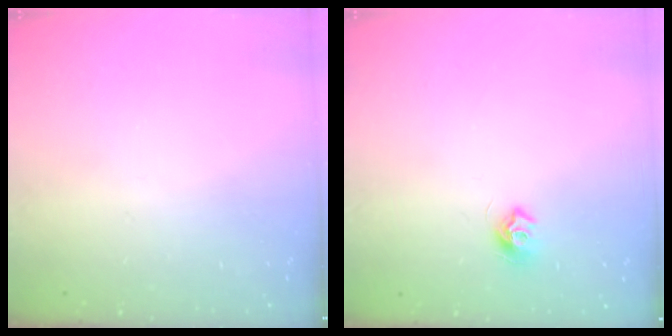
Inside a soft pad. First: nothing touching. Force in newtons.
{"total": 7.6, "press": 7.5, "slide": 0.5}